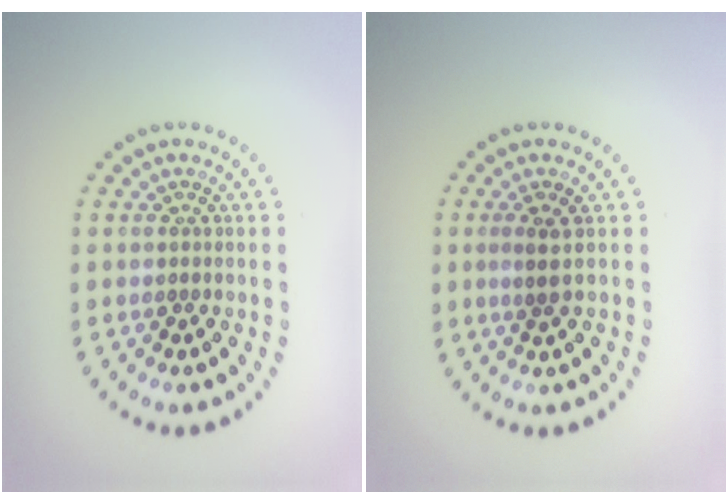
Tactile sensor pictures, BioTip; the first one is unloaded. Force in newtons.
{"total": 1.3, "press": 1.0, "slide": 0.8}